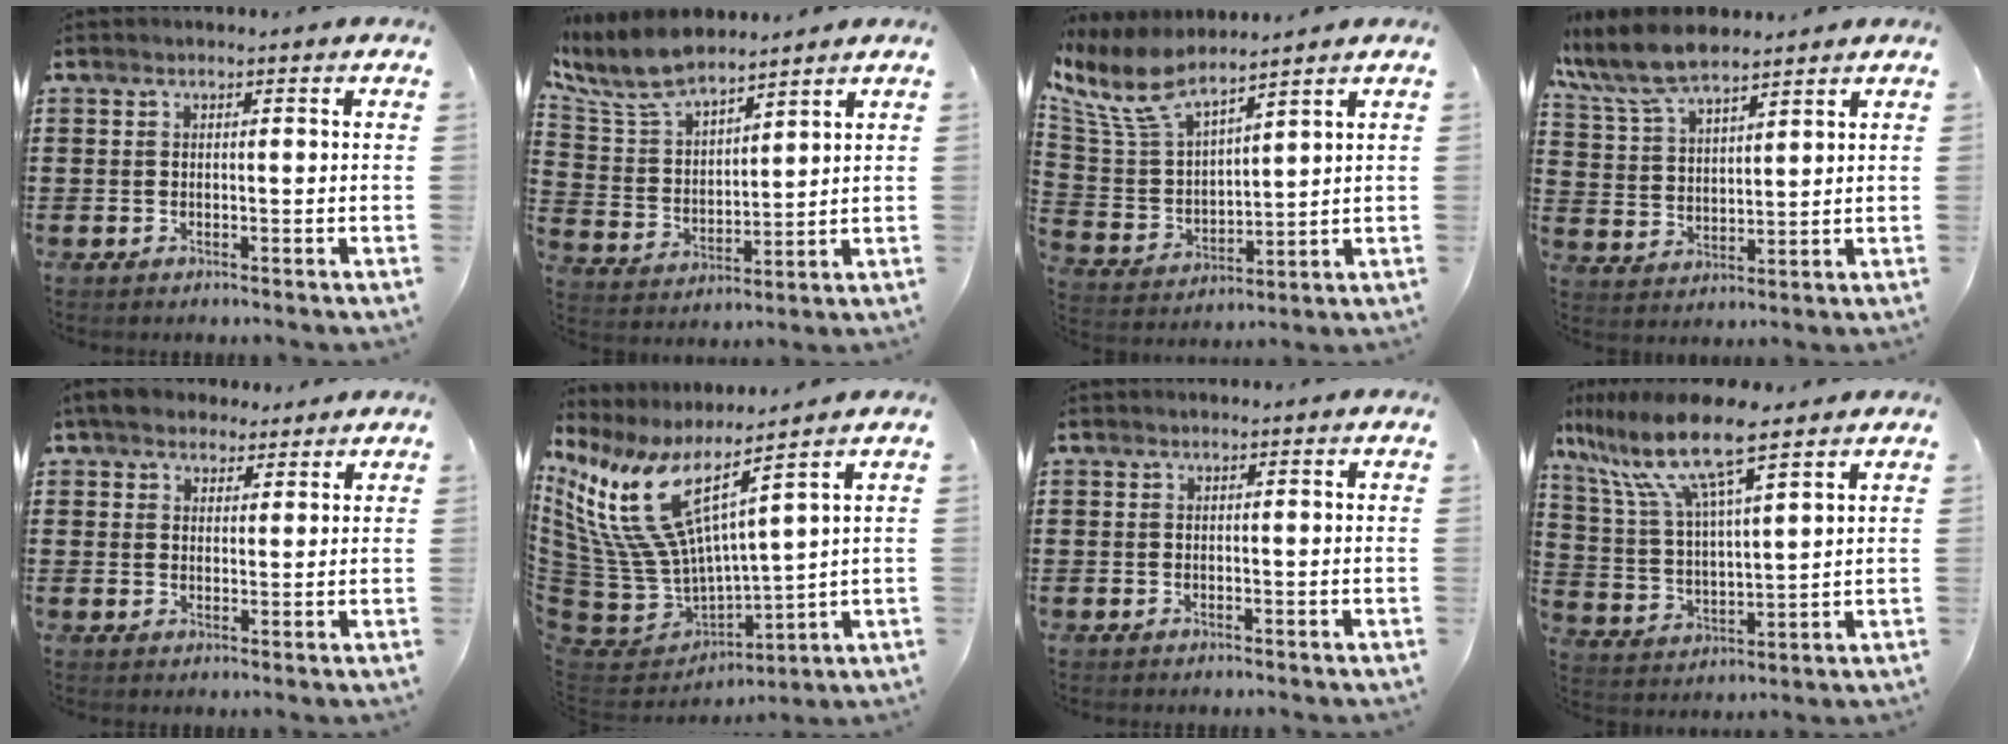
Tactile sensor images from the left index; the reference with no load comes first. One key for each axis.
{"total": 8.4, "fx": 7.4, "fy": 2.2, "fz": 3.4, "tx": -0.098, "ty": -0.029, "tz": 0.135}
{"total": 9.7, "fx": 7.7, "fy": 2.9, "fz": 5.1, "tx": -0.143, "ty": -0.036, "tz": 0.135}
{"total": 8.2, "fx": 7.0, "fy": 2.0, "fz": 3.6, "tx": -0.097, "ty": -0.016, "tz": 0.130}
{"total": 4.4, "fx": 3.6, "fy": 2.3, "fz": 1.0, "tx": -0.035, "ty": 0.008, "tz": 0.069}
{"total": 13.1, "fx": 7.0, "fy": 5.0, "fz": 9.9, "tx": -0.260, "ty": -0.056, "tz": 0.116}
{"total": 0.0}
{"total": 11.3, "fx": 8.4, "fy": 1.8, "fz": 7.4, "tx": -0.173, "ty": -0.033, "tz": 0.143}